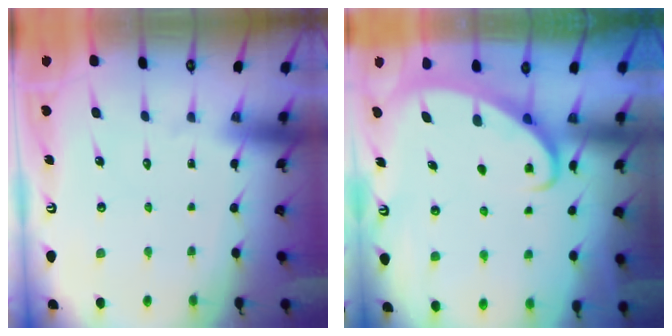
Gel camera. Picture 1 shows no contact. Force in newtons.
{"total": 2.3, "press": 2.3, "slide": 0.3}